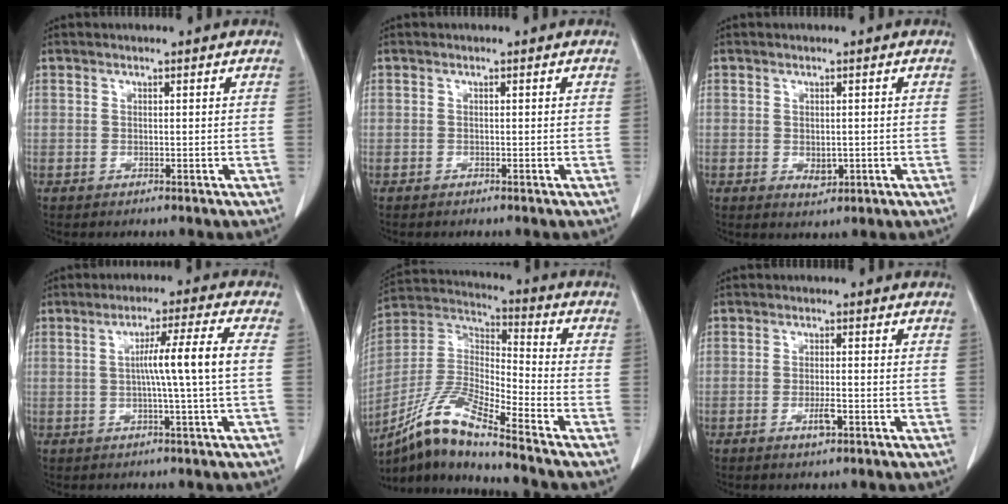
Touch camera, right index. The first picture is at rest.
{"total": 0.0}
{"total": 2.3, "force": [-0.4, 1.4, 1.8], "torque": [-0.025, -0.003, 0.002]}
{"total": 7.5, "force": [0.0, -1.6, 7.4], "torque": [-0.122, 0.009, 0.004]}
{"total": 13.7, "force": [-10.8, 0.1, 8.5], "torque": [-0.180, -0.001, -0.205]}
{"total": 2.7, "force": [-1.2, 0.6, 2.4], "torque": [-0.042, -0.001, -0.017]}